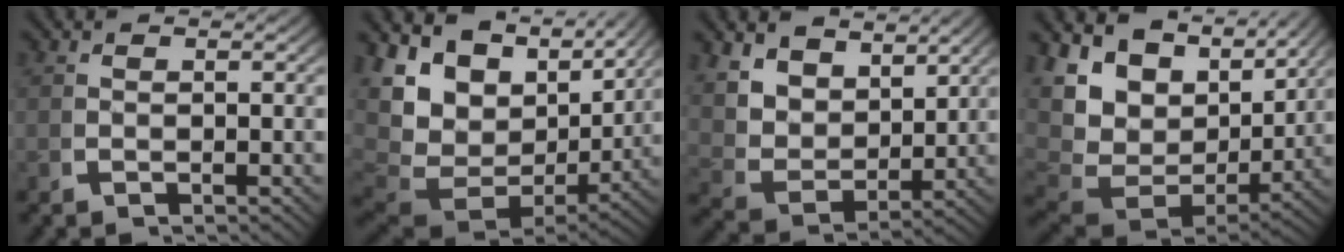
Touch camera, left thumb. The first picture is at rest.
{"total": 13.3, "force": [2.8, 9.0, 9.4], "torque": [-0.215, -0.030, 0.055]}
{"total": 7.1, "force": [2.4, 5.0, 4.4], "torque": [-0.103, -0.025, 0.052]}
{"total": 11.9, "force": [3.0, 7.8, 8.5], "torque": [-0.194, -0.024, 0.056]}